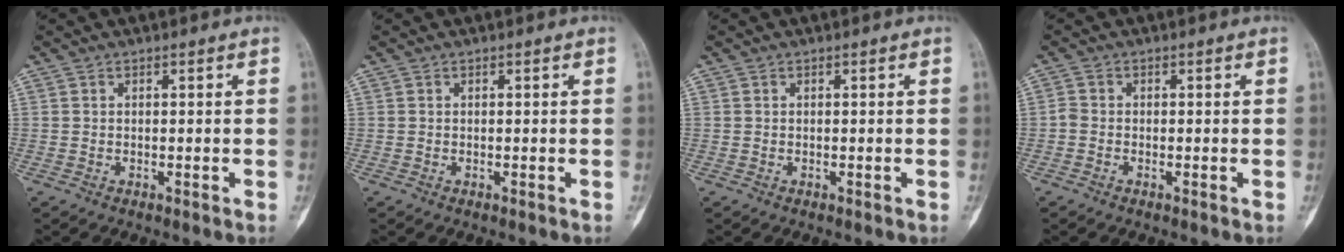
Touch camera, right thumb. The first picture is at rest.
{"total": 0.0}
{"total": 0.0}
{"total": 1.3, "force": [-0.5, 1.0, 0.8], "torque": [-0.016, 0.001, -0.015]}